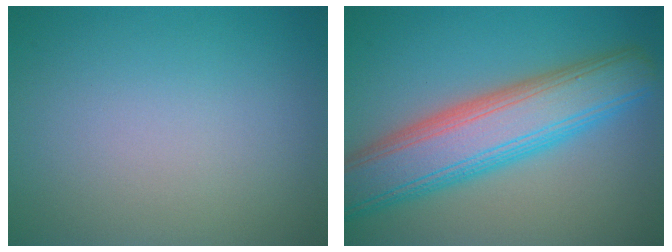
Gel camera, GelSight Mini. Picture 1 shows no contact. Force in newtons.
{"total": 9.1, "press": 9.1, "slide": 0.3}